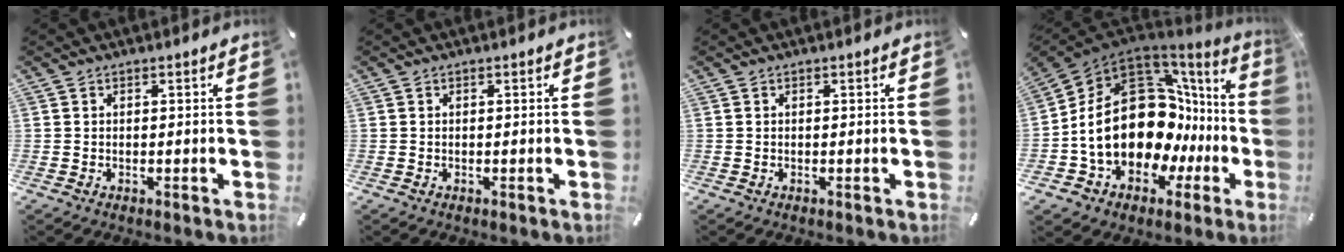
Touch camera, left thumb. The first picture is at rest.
{"total": 0.0}
{"total": 0.0}
{"total": 24.1, "force": [0.5, 16.4, 17.6], "torque": [-0.329, -0.030, 0.028]}